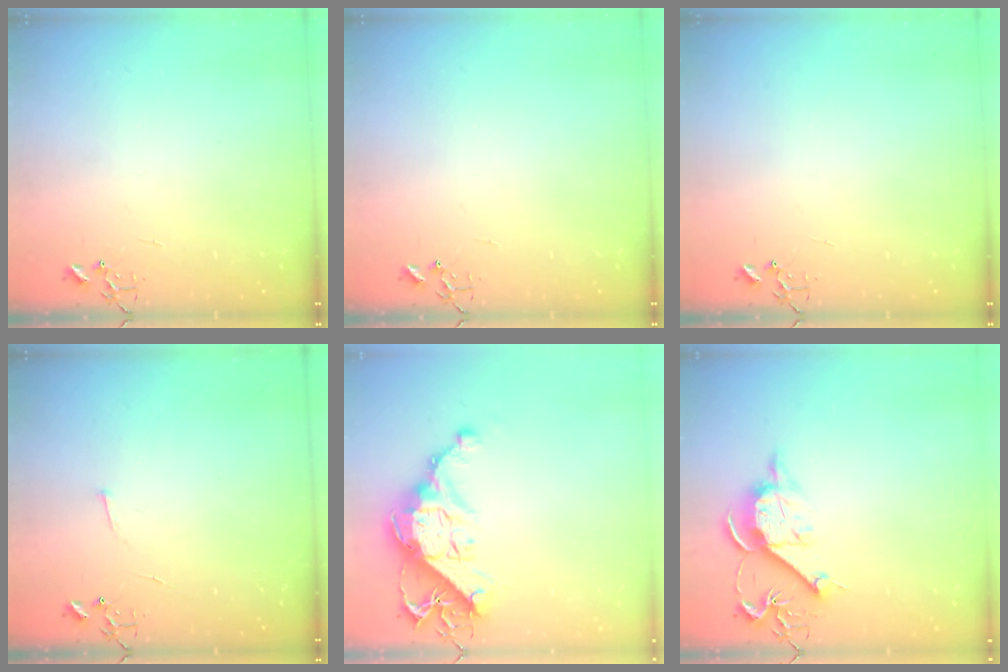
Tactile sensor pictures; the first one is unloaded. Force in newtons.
{"total": 0.0}
{"total": 0.0}
{"total": 2.9, "press": 2.9, "slide": 0.4}
{"total": 14.8, "press": 14.7, "slide": 1.5}
{"total": 10.6, "press": 10.6, "slide": 0.9}